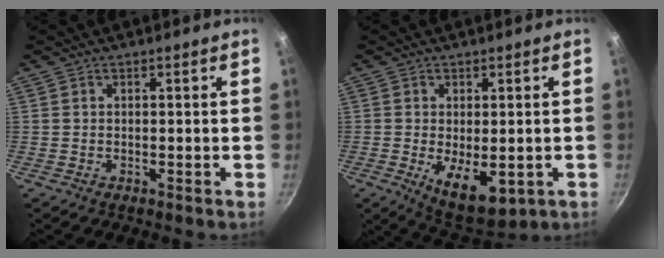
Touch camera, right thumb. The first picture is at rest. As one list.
[{"total": 9.5, "force": [-2.0, 4.8, 7.9], "torque": [-0.107, -0.013, -0.011]}]